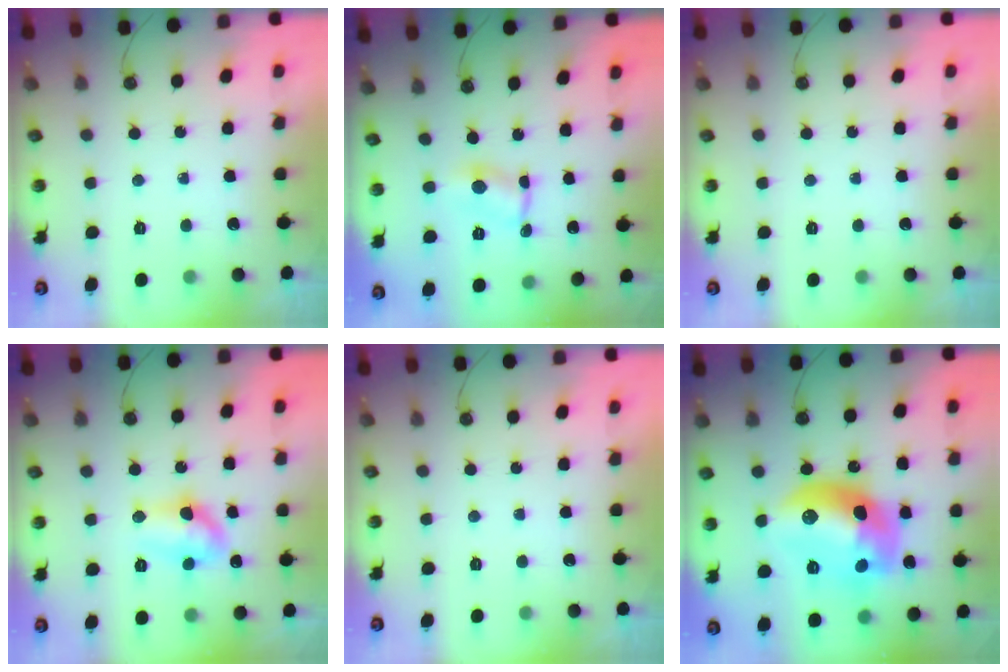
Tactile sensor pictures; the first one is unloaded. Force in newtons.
{"total": 2.2, "press": 2.1, "slide": 0.3}
{"total": 0.0}
{"total": 10.1, "press": 10.1, "slide": 1.2}
{"total": 0.0}
{"total": 18.8, "press": 18.7, "slide": 1.0}